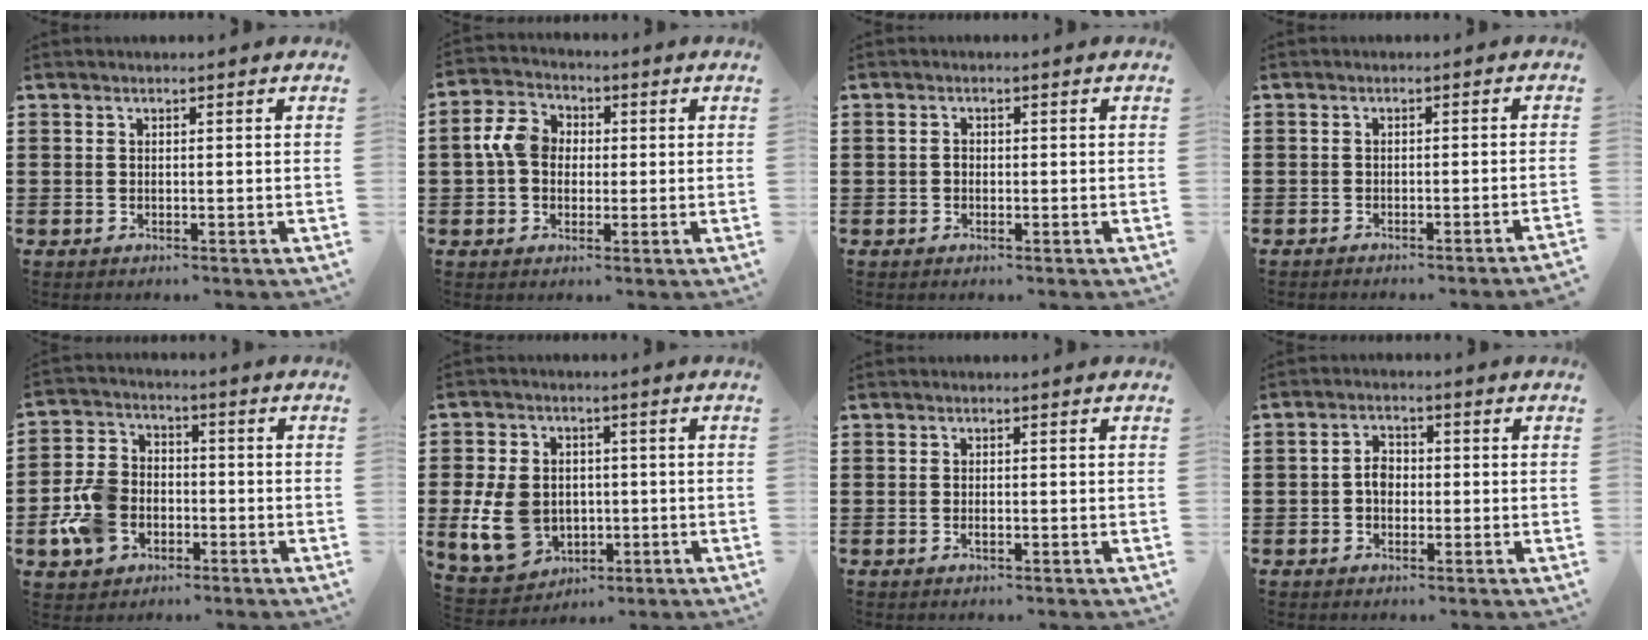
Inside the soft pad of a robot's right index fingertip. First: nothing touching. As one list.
[{"total": 5.8, "force": [0.1, 4.6, 3.6], "torque": [-0.102, 0.003, -0.006]}, {"total": 0.9, "force": [-0.3, 0.6, 0.6], "torque": [-0.014, -0.001, -0.006]}, {"total": 1.5, "force": [-1.4, -0.4, 0.3], "torque": [-0.005, 0.002, -0.028]}, {"total": 8.0, "force": [-2.8, 6.1, 4.4], "torque": [-0.122, 0.012, -0.056]}, {"total": 10.4, "force": [-1.4, 8.3, 6.1], "torque": [-0.150, 0.015, -0.025]}, {"total": 0.7, "force": [-0.2, 0.1, 0.6], "torque": [-0.014, -0.007, -0.002]}, {"total": 3.0, "force": [-0.5, 2.1, 2.1], "torque": [-0.049, 0.003, -0.014]}]